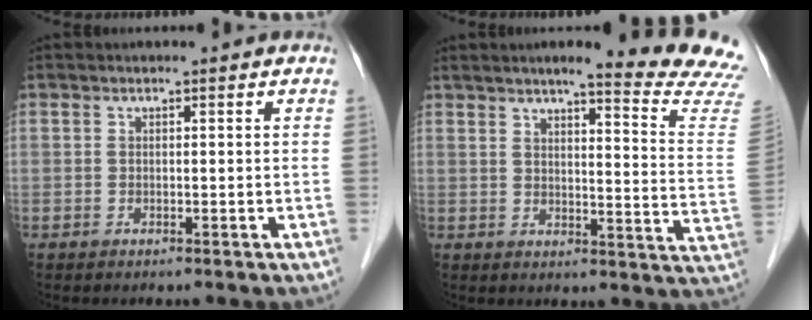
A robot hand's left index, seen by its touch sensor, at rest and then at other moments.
{"total": 16.8, "force": [15.1, -1.4, 7.2], "torque": [-0.093, -0.088, 0.164]}